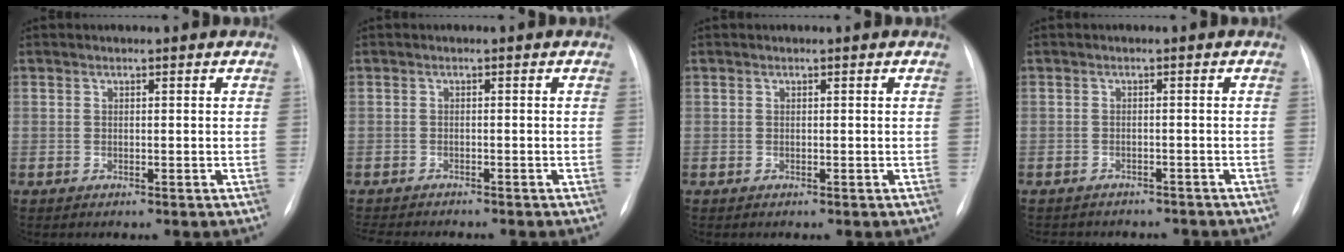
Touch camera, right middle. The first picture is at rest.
{"total": 6.4, "force": [-5.9, 0.7, 2.5], "torque": [-0.032, -0.006, -0.087]}
{"total": 0.0}
{"total": 7.2, "force": [-6.4, 2.9, 1.5], "torque": [-0.020, 0.007, -0.073]}